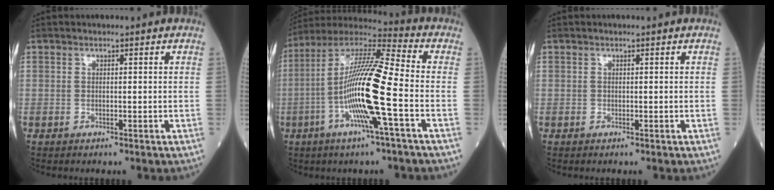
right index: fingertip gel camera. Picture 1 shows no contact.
{"total": 16.7, "force": [-4.0, 0.3, 16.2], "torque": [-0.319, -0.002, -0.085]}
{"total": 0.0}